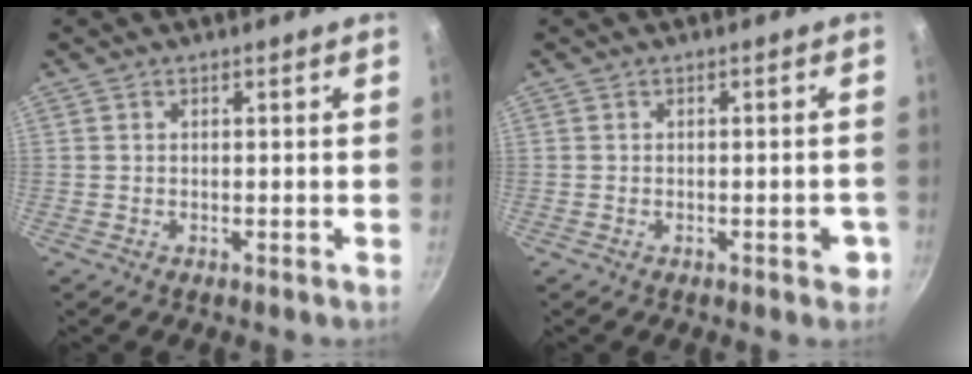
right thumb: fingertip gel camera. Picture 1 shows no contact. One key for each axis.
{"total": 3.0, "fx": -1.2, "fy": 1.3, "fz": 2.5, "tx": -0.015, "ty": 0.007, "tz": -0.017}